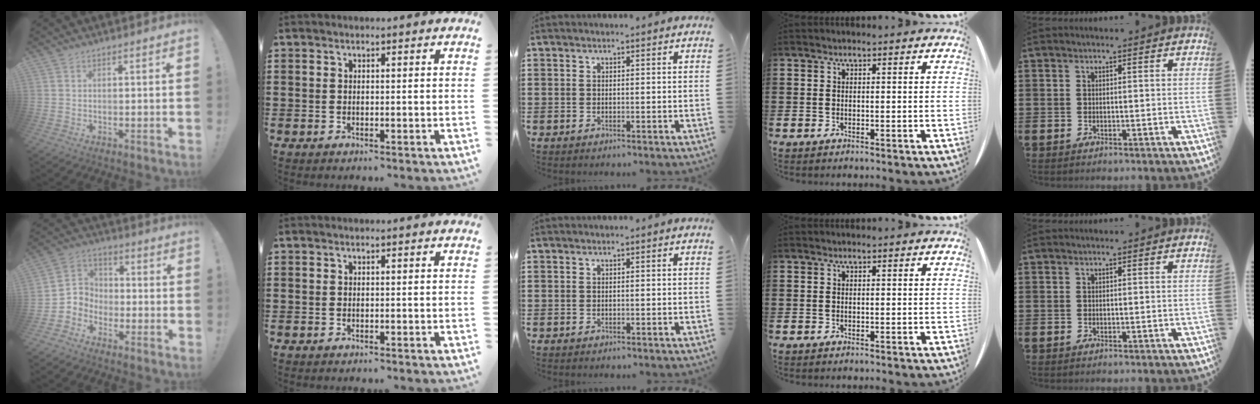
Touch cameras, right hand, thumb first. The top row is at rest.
{"thumb": {"total": 6.6, "force": [-4.1, 5.2, 0.4], "torque": [-0.023, 0.025, -0.071]}}